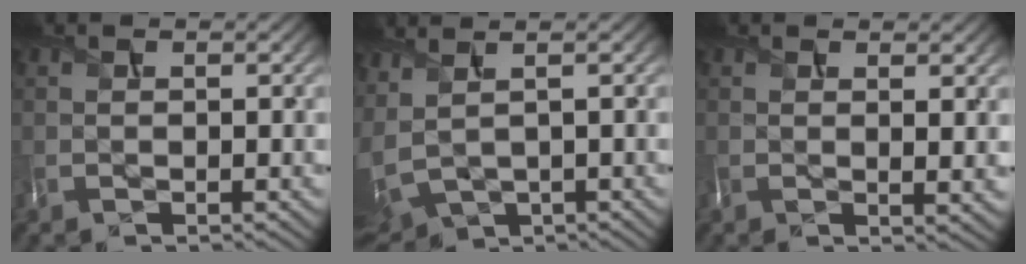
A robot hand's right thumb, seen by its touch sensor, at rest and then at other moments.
{"total": 6.4, "force": [2.0, 3.6, 4.8], "torque": [-0.147, 0.003, 0.066]}
{"total": 2.8, "force": [0.7, 0.7, 2.6], "torque": [-0.044, -0.002, 0.014]}